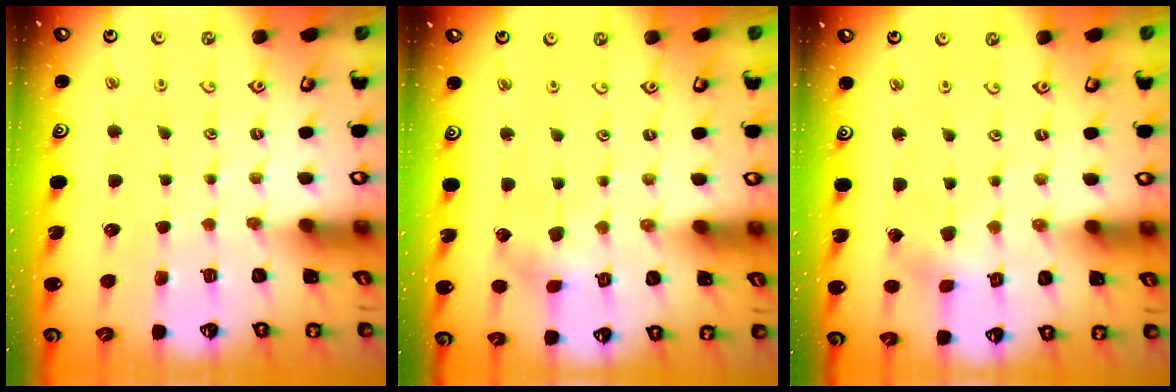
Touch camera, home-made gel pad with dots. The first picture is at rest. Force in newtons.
{"total": 3.3, "press": 3.2, "slide": 0.4}
{"total": 1.7, "press": 1.7, "slide": 0.3}